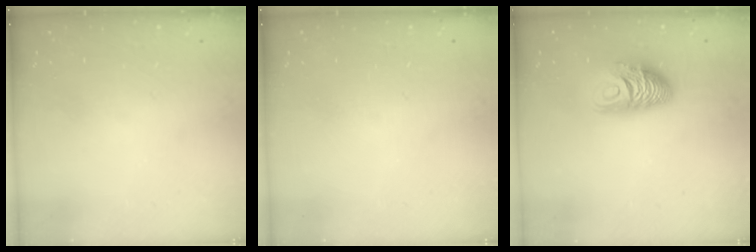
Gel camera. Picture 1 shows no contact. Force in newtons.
{"total": 0.0}
{"total": 9.6, "press": 9.6, "slide": 0.4}